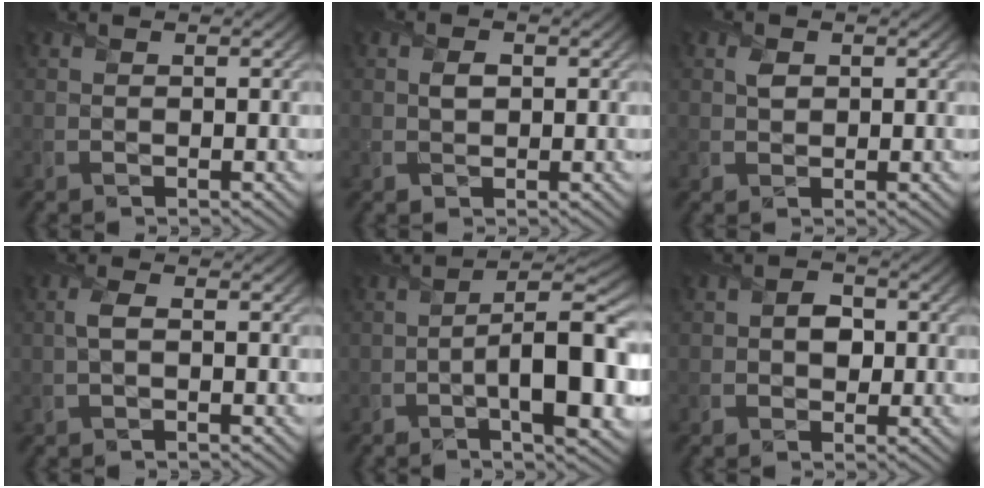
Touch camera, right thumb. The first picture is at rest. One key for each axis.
{"total": 1.7, "fx": 0.3, "fy": 1.2, "fz": 1.1, "tx": -0.024, "ty": -0.001, "tz": 0.005}
{"total": 1.5, "fx": 0.5, "fy": 1.1, "fz": 0.8, "tx": -0.018, "ty": -0.001, "tz": 0.009}
{"total": 1.7, "fx": 0.0, "fy": 0.7, "fz": 1.6, "tx": -0.038, "ty": 0.005, "tz": -0.003}
{"total": 12.3, "fx": -3.1, "fy": 4.3, "fz": 11.1, "tx": -0.166, "ty": -0.002, "tz": -0.048}
{"total": 3.2, "fx": 0.0, "fy": 2.6, "fz": 1.8, "tx": -0.030, "ty": -0.002, "tz": -0.008}